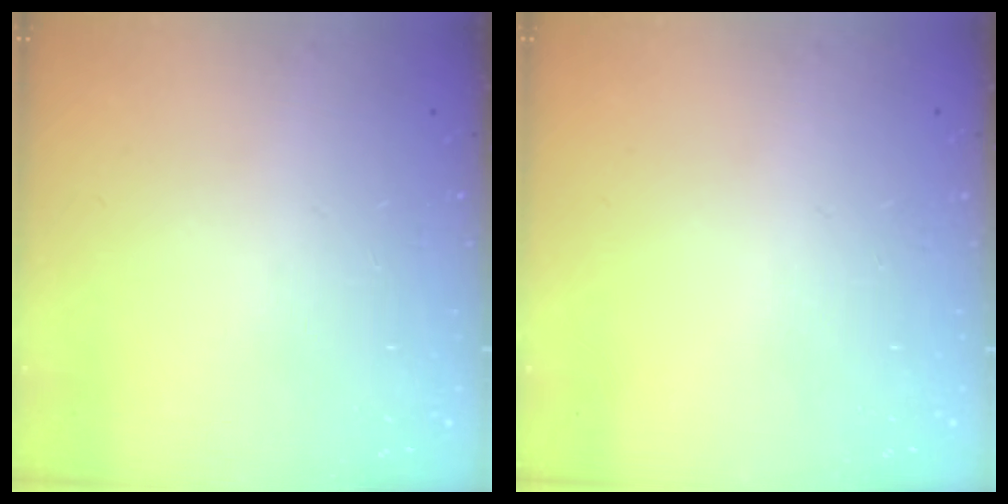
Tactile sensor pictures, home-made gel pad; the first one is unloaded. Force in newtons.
{"total": 0.0}